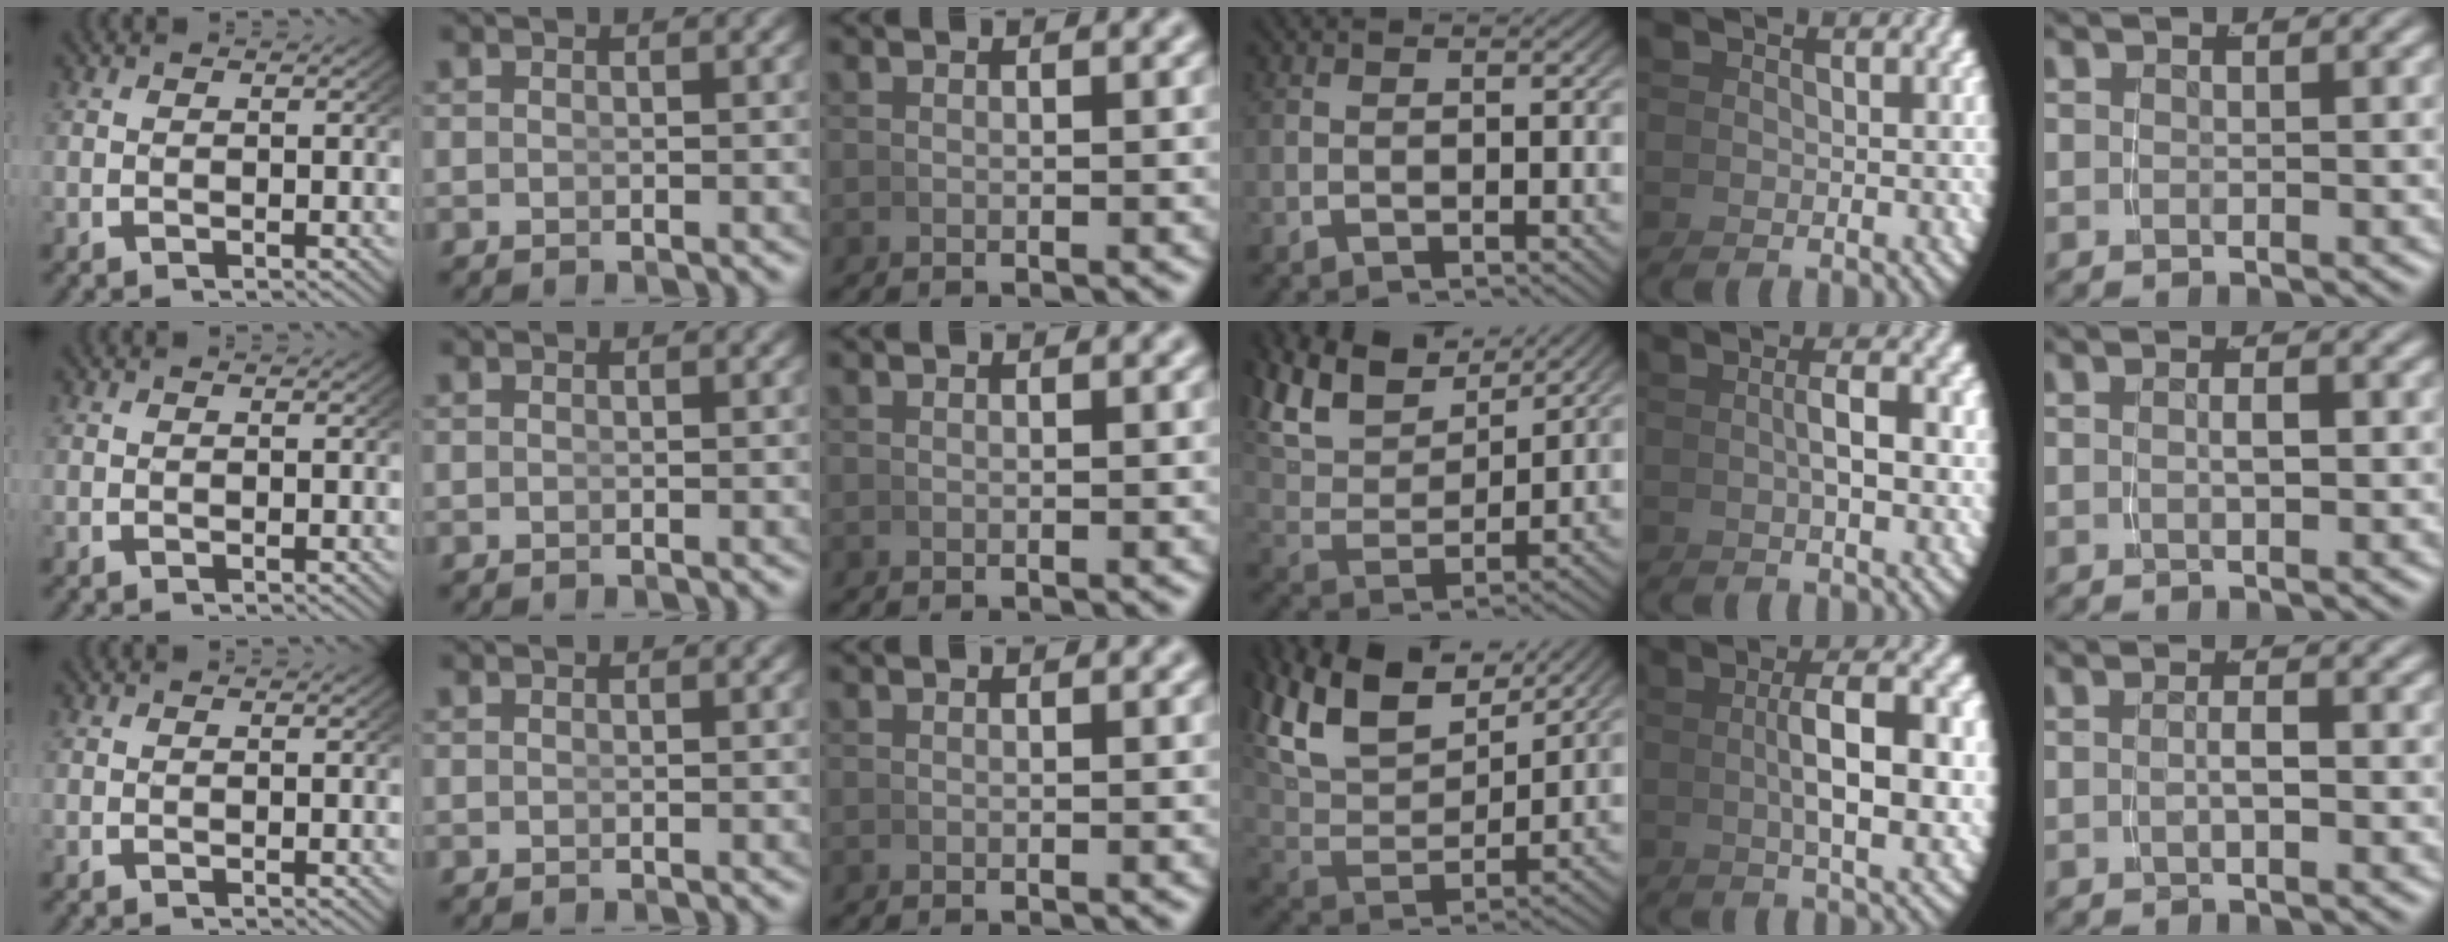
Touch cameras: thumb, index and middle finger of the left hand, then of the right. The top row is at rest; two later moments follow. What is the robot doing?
{"motion": "grasp_and_lifting", "object": "photo album"}